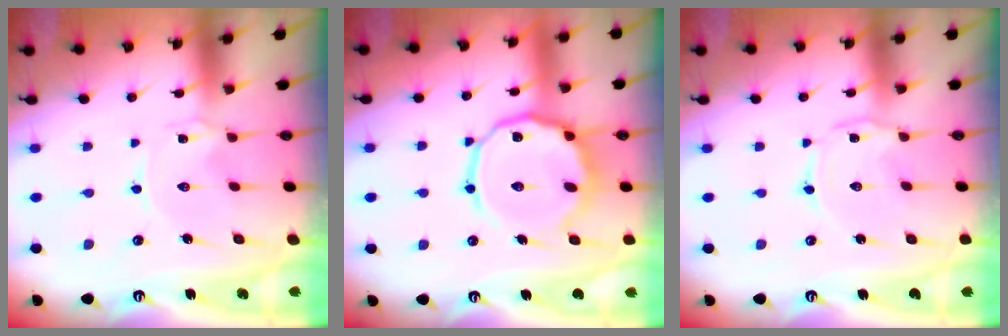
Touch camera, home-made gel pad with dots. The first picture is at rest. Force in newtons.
{"total": 13.6, "press": 13.6, "slide": 1.3}
{"total": 1.5, "press": 1.5, "slide": 0.3}